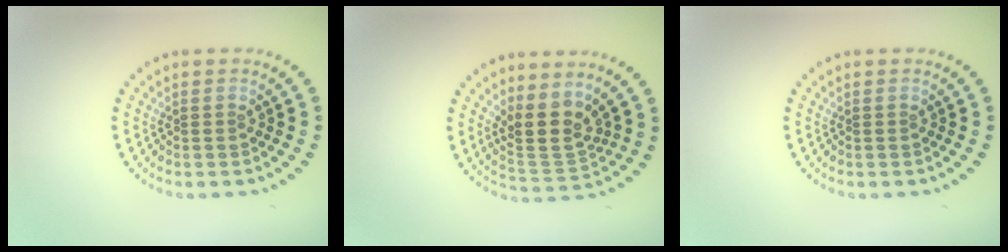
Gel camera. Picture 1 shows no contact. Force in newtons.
{"total": 3.8, "press": 3.0, "slide": 2.4}
{"total": 0.0}